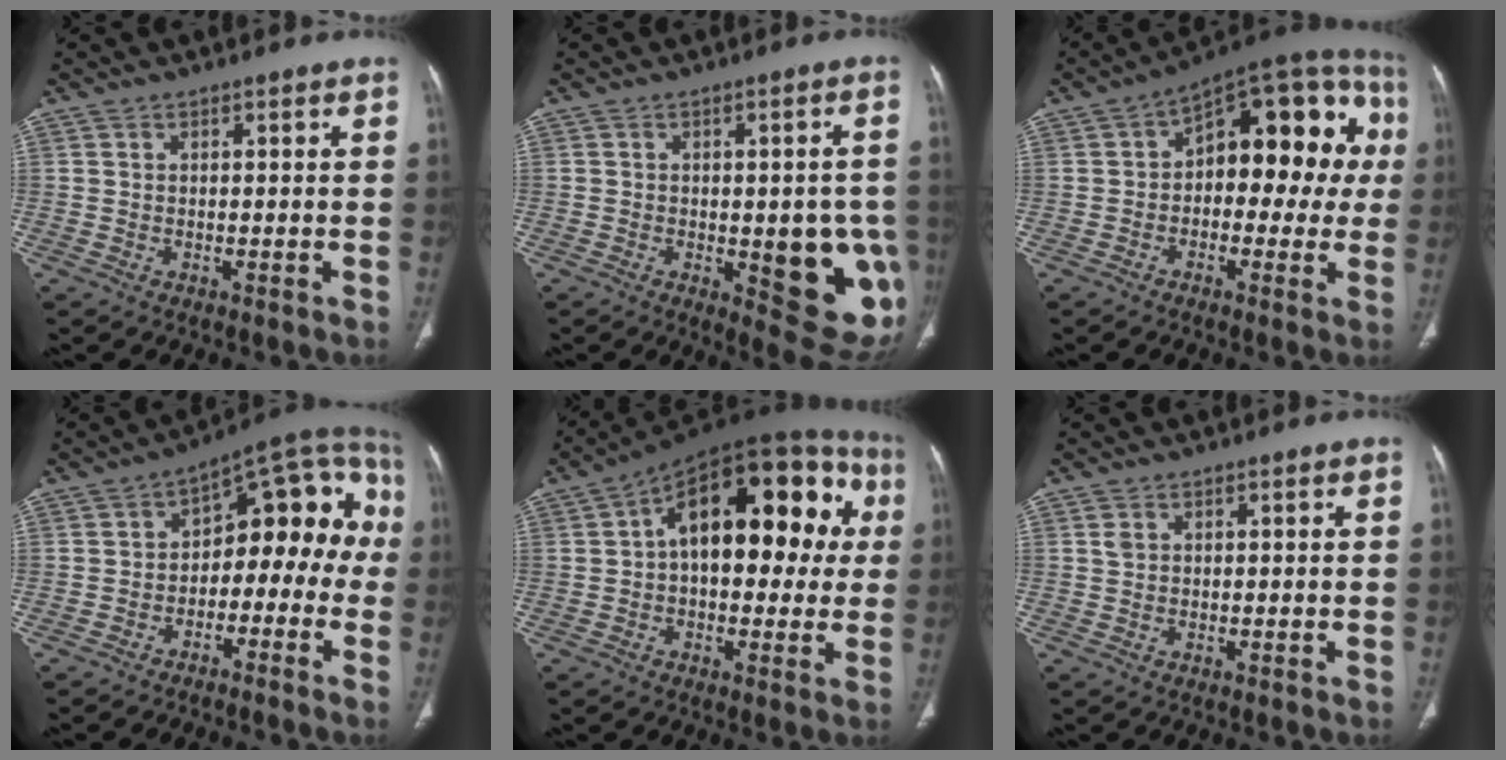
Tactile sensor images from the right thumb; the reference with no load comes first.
{"total": 15.2, "force": [-3.2, 5.9, 13.7], "torque": [-0.131, -0.007, -0.020]}
{"total": 19.7, "force": [1.9, 10.9, 16.2], "torque": [-0.160, 0.046, 0.012]}
{"total": 15.6, "force": [-2.5, 9.4, 12.2], "torque": [-0.108, 0.074, -0.042]}
{"total": 23.7, "force": [3.8, 12.5, 19.7], "torque": [-0.245, 0.050, 0.044]}
{"total": 1.2, "force": [0.5, 0.9, 0.7], "torque": [-0.014, 0.003, 0.013]}